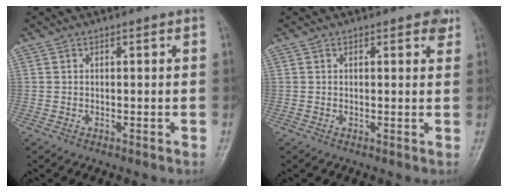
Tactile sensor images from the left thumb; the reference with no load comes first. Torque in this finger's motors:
{"motor_torque": [3.24, 1.77, -0.08, -0.41, 0.05]}